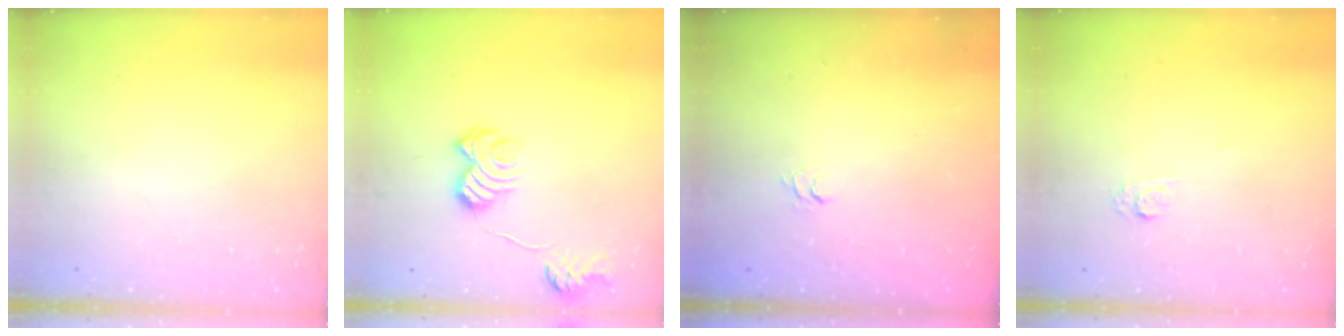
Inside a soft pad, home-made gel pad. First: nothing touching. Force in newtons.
{"total": 11.1, "press": 11.0, "slide": 1.0}
{"total": 1.9, "press": 1.5, "slide": 1.3}
{"total": 4.3, "press": 4.2, "slide": 0.6}